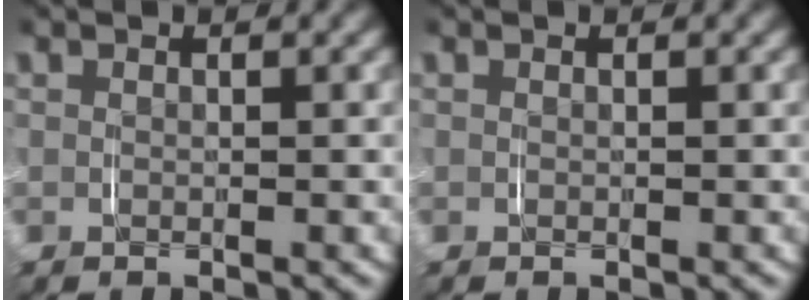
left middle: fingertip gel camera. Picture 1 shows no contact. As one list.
[{"total": 0.0}]